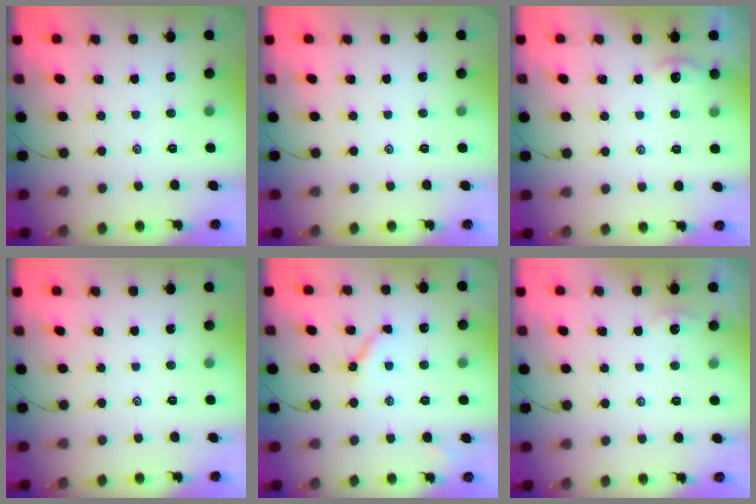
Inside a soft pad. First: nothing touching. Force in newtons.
{"total": 0.0}
{"total": 2.0, "press": 2.0, "slide": 0.2}
{"total": 0.0}
{"total": 5.7, "press": 5.7, "slide": 0.4}
{"total": 0.0}